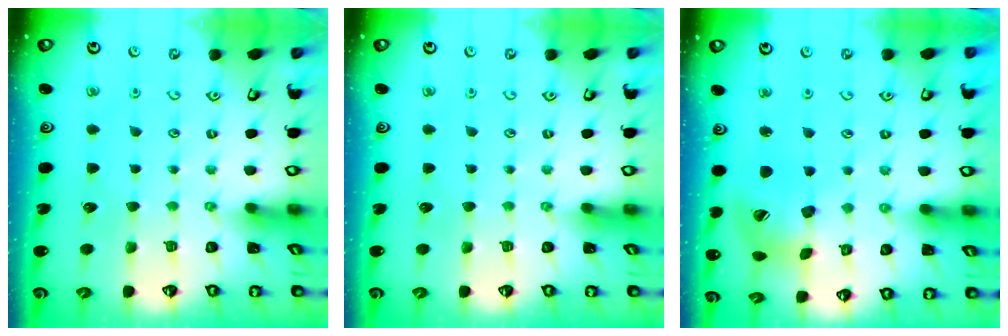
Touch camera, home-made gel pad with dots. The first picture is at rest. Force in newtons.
{"total": 0.0}
{"total": 12.6, "press": 12.5, "slide": 1.9}